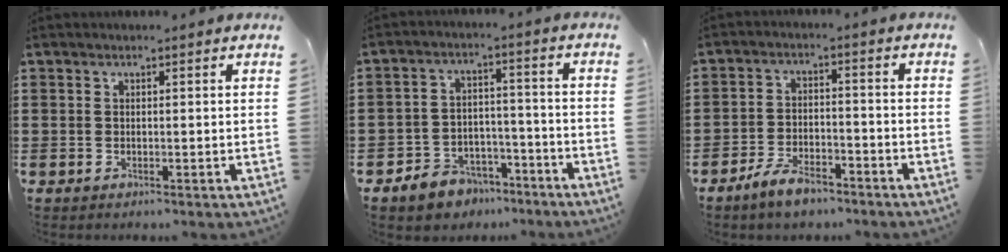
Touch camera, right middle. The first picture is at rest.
{"total": 5.6, "force": [-5.0, 2.5, 0.2], "torque": [-0.017, 0.021, -0.100]}
{"total": 5.4, "force": [-4.5, 1.7, 2.5], "torque": [-0.062, 0.004, -0.088]}